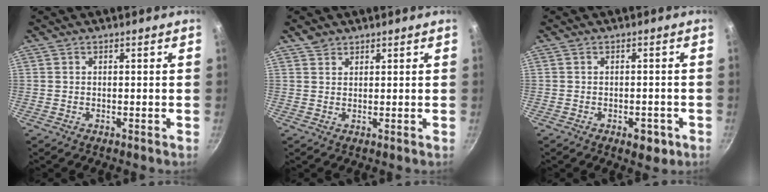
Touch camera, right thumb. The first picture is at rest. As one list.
[{"total": 1.9, "force": [1.5, 1.2, 0.4], "torque": [0.002, -0.004, 0.025]}, {"total": 4.4, "force": [-2.1, 2.4, 3.0], "torque": [-0.027, 0.017, -0.020]}]